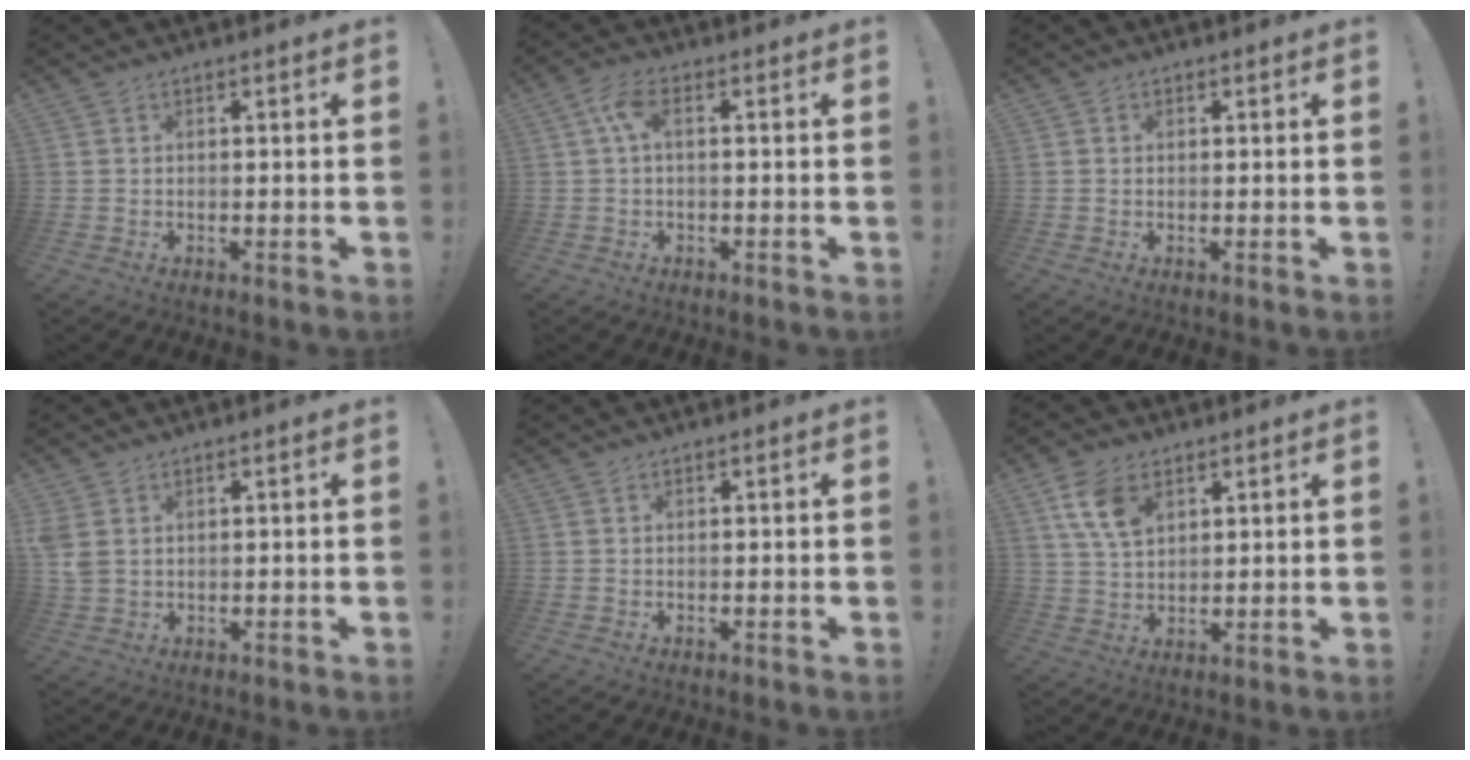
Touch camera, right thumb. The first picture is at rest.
{"total": 5.5, "force": [0.7, 2.0, 5.1], "torque": [-0.110, 0.006, 0.015]}
{"total": 0.5, "force": [0.2, 0.5, 0.1], "torque": [0.006, -0.003, 0.001]}
{"total": 4.5, "force": [1.5, 3.1, 2.9], "torque": [-0.063, -0.005, 0.029]}
{"total": 0.0}
{"total": 9.7, "force": [4.8, 5.8, 6.0], "torque": [-0.112, -0.009, 0.093]}